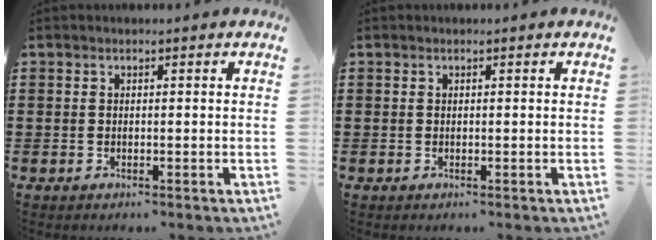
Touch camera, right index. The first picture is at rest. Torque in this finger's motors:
{"motor_torque": [0.16, 0.01, 0.02, 0.01]}